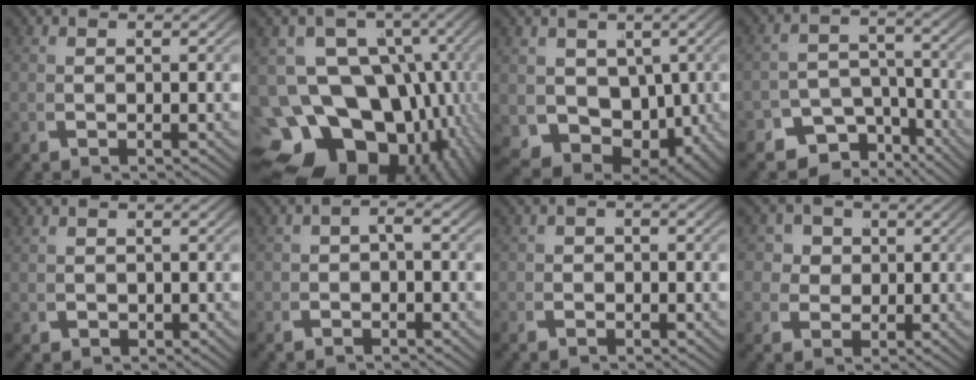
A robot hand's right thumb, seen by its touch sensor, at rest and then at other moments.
{"total": 22.7, "force": [-6.3, 17.6, 13.0], "torque": [-0.264, -0.090, -0.090]}
{"total": 11.8, "force": [-2.6, 8.9, 7.3], "torque": [-0.154, -0.071, -0.018]}
{"total": 7.8, "force": [-5.4, 4.8, 3.0], "torque": [-0.031, -0.024, -0.089]}
{"total": 1.7, "force": [-0.2, 1.4, 0.9], "torque": [-0.017, -0.015, 0.009]}
{"total": 1.5, "force": [-0.8, 1.0, 0.9], "torque": [-0.011, 0.006, -0.017]}
{"total": 1.3, "force": [-0.6, 1.1, 0.6], "torque": [-0.005, 0.000, -0.014]}
{"total": 7.0, "force": [0.7, 5.9, 3.7], "torque": [-0.068, -0.012, 0.011]}